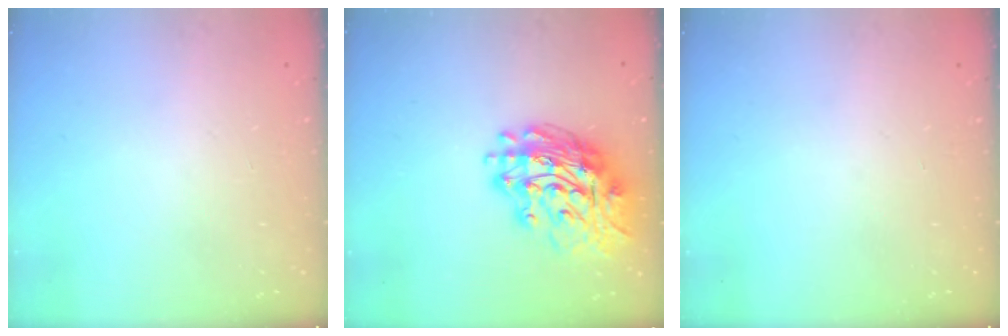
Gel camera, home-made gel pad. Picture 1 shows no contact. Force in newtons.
{"total": 17.2, "press": 17.1, "slide": 1.9}
{"total": 0.0}